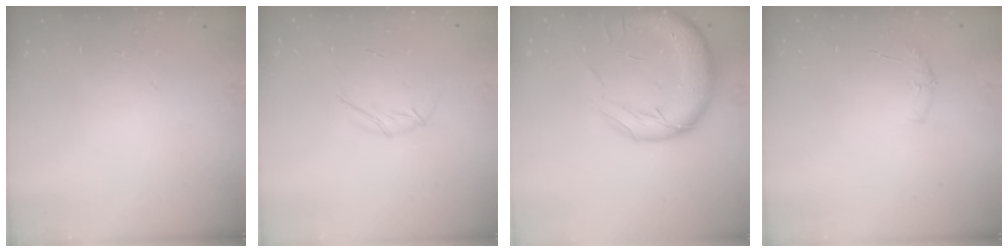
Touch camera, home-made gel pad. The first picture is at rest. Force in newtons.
{"total": 5.4, "press": 5.3, "slide": 1.1}
{"total": 18.0, "press": 17.6, "slide": 3.7}
{"total": 4.8, "press": 4.6, "slide": 1.2}